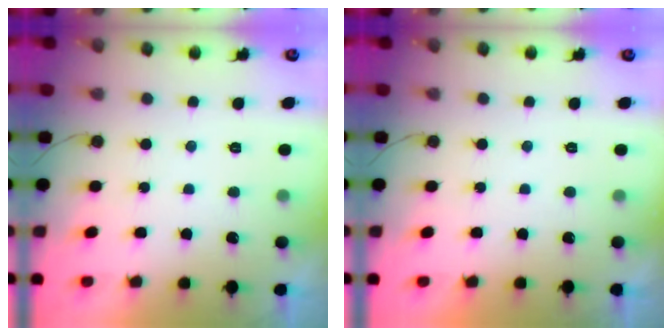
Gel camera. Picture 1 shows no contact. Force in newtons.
{"total": 1.6, "press": 1.6, "slide": 0.0}